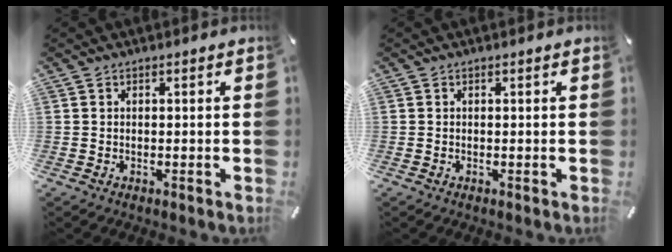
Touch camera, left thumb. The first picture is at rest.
{"total": 0.0}